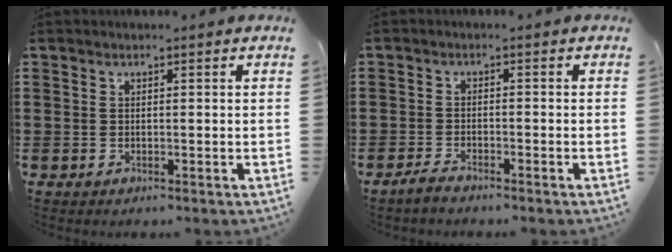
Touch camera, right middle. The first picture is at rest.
{"total": 2.0, "force": [-1.8, 0.1, 0.8], "torque": [-0.023, -0.001, -0.037]}